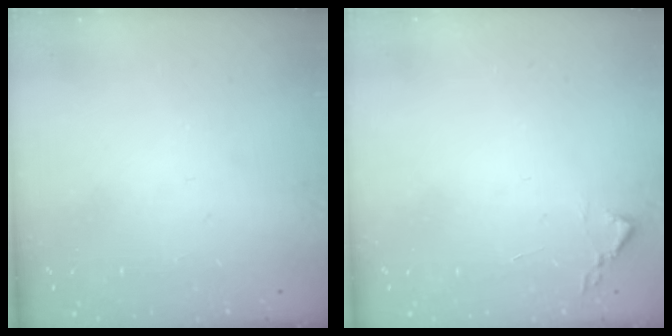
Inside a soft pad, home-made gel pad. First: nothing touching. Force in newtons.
{"total": 1.9, "press": 1.8, "slide": 0.3}